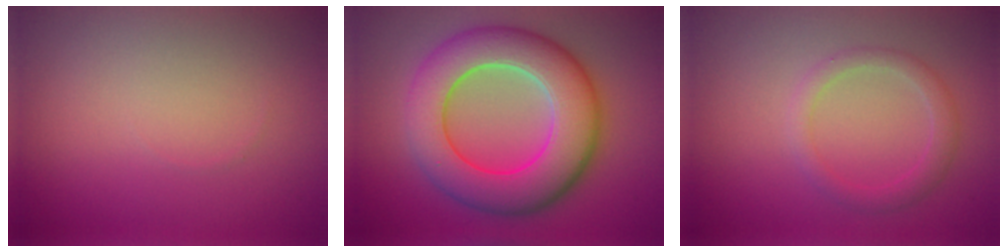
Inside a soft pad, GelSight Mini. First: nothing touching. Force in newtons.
{"total": 10.1, "press": 10.0, "slide": 0.4}
{"total": 2.0, "press": 2.0, "slide": 0.1}